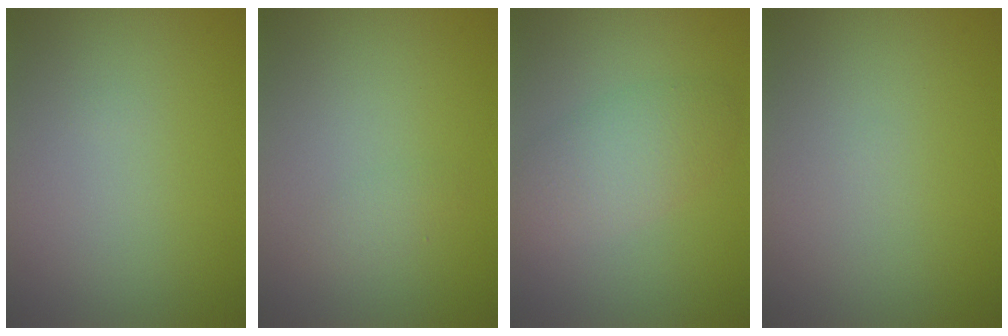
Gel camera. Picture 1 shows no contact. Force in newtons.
{"total": 1.0, "press": 1.0, "slide": 0.1}
{"total": 3.9, "press": 3.9, "slide": 0.2}
{"total": 0.0}